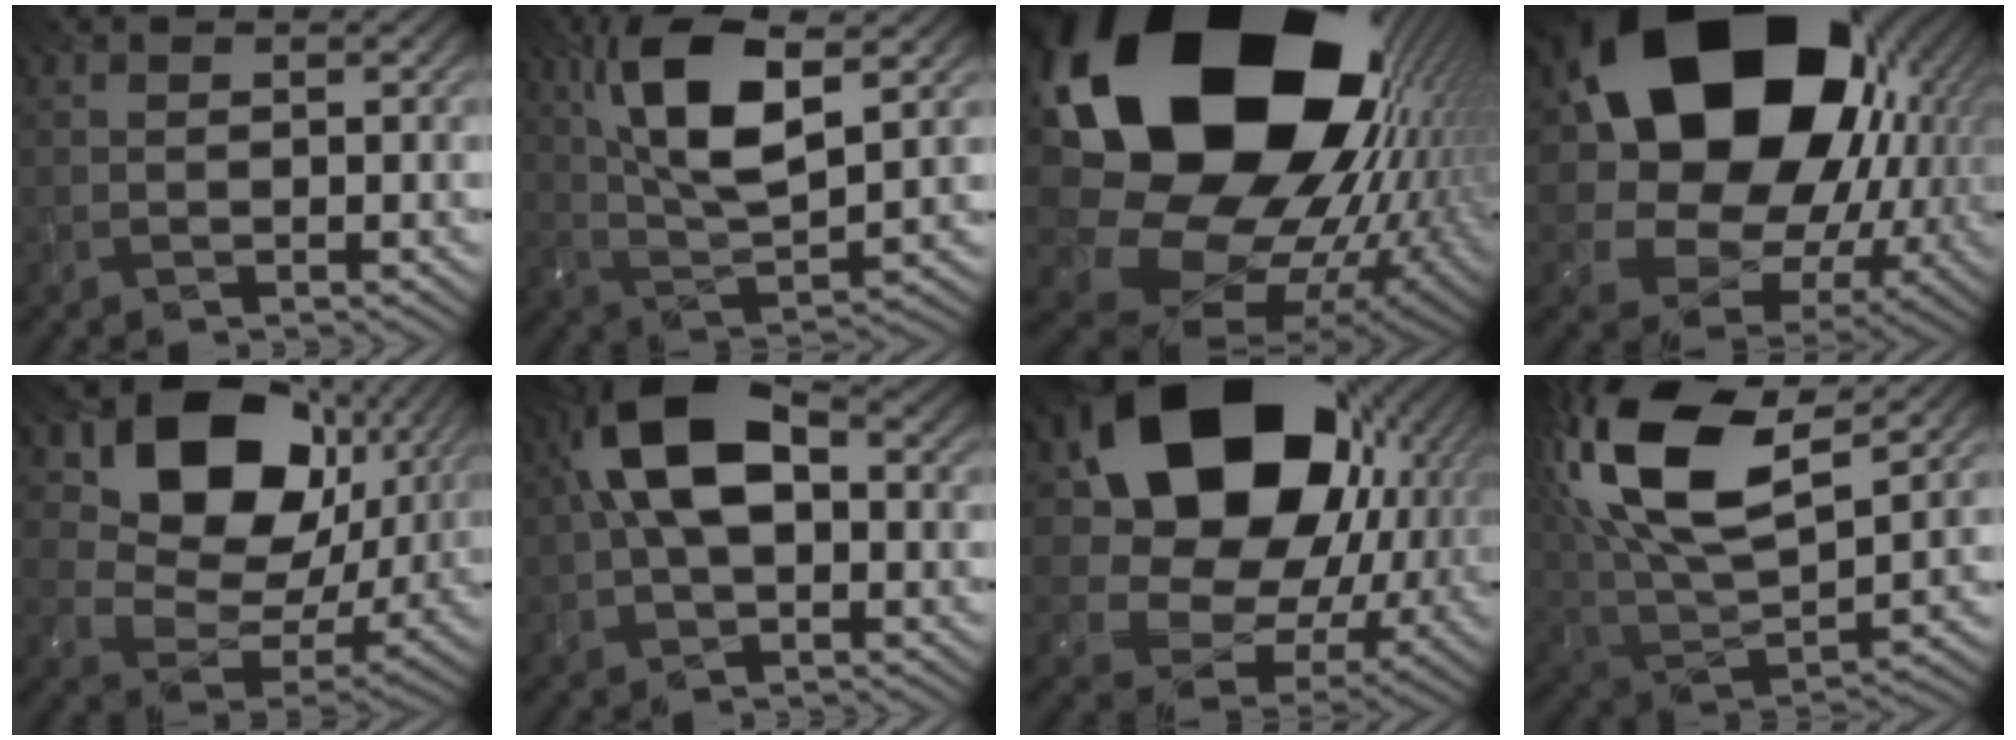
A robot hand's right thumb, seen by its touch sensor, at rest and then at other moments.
{"total": 11.9, "force": [4.5, 4.2, 10.1], "torque": [-0.215, 0.008, 0.088]}
{"total": 23.5, "force": [6.6, 17.3, 14.4], "torque": [-0.318, -0.066, 0.144]}
{"total": 22.2, "force": [6.6, 17.1, 12.5], "torque": [-0.282, -0.029, 0.153]}
{"total": 16.3, "force": [6.9, 11.3, 9.5], "torque": [-0.178, 0.002, 0.129]}
{"total": 10.2, "force": [1.2, 5.7, 8.4], "torque": [-0.173, 0.021, 0.008]}
{"total": 19.9, "force": [6.1, 15.2, 11.2], "torque": [-0.231, -0.008, 0.136]}
{"total": 18.6, "force": [8.5, 8.3, 14.3], "torque": [-0.333, 0.045, 0.137]}